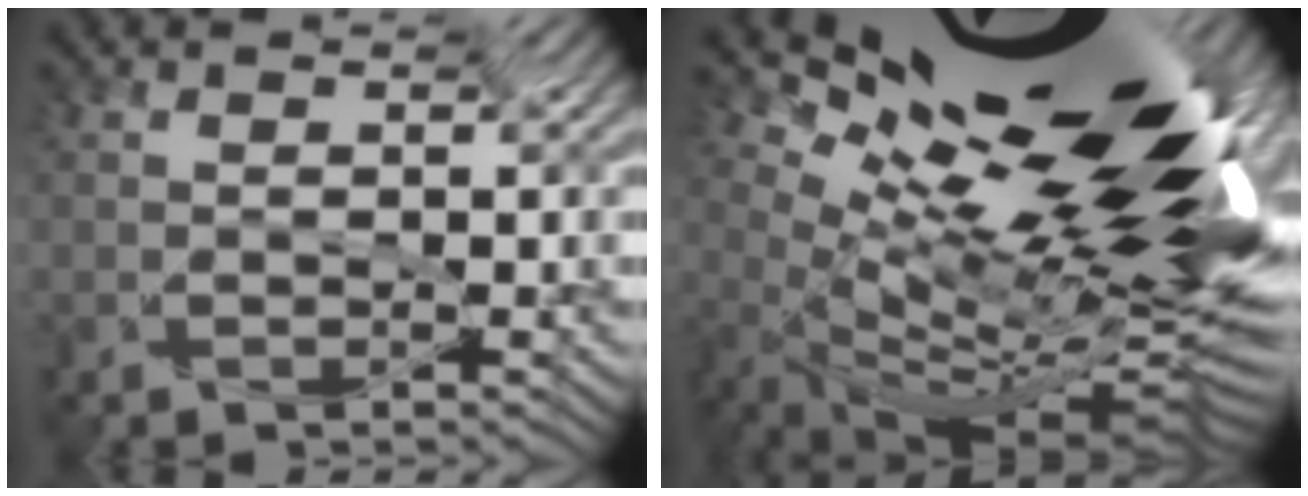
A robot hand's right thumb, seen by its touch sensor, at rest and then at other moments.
{"total": 13.5, "force": [3.2, 3.2, 12.8], "torque": [-0.171, 0.034, 0.050]}